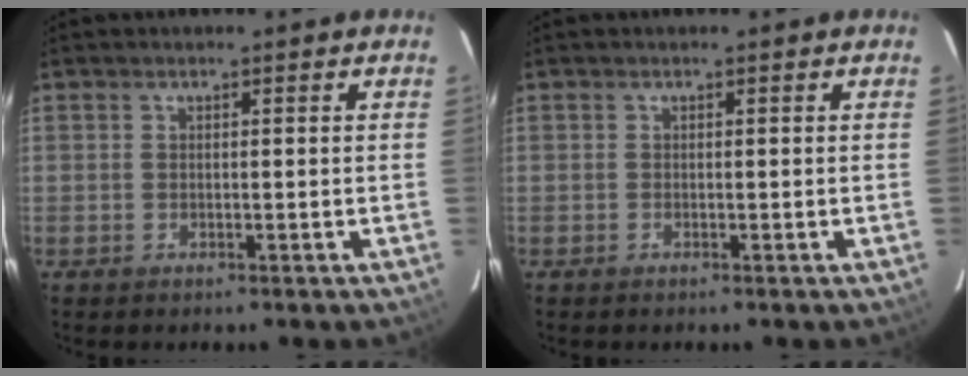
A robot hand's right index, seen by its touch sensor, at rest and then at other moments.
{"total": 0.0}